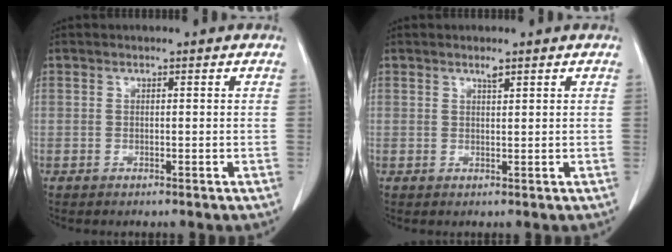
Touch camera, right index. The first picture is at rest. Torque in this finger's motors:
{"motor_torque": [0.03, -0.02, 0.00, 0.00]}